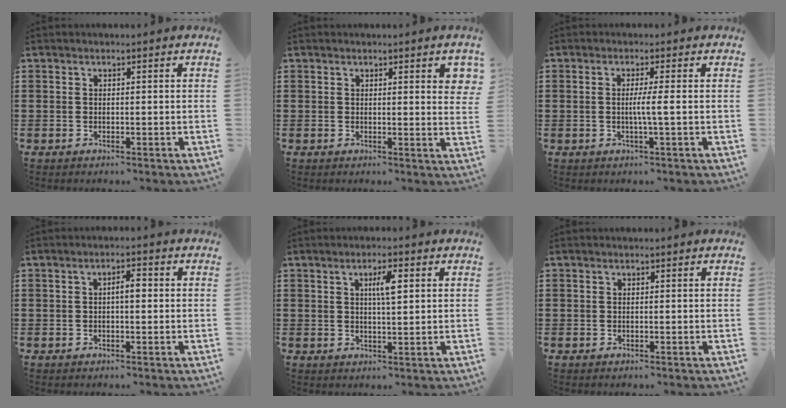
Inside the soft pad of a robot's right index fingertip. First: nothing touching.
{"total": 1.9, "force": [1.1, 0.3, 1.6], "torque": [-0.017, -0.002, 0.015]}
{"total": 2.9, "force": [-0.2, -0.3, 2.9], "torque": [-0.052, -0.008, -0.008]}
{"total": 2.5, "force": [0.0, 0.7, 2.3], "torque": [-0.044, 0.003, -0.003]}
{"total": 3.8, "force": [1.1, 0.8, 3.5], "torque": [-0.064, 0.005, 0.013]}
{"total": 0.0}